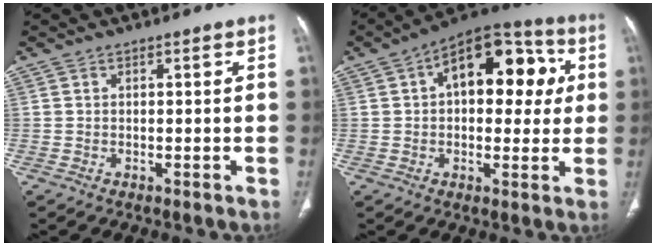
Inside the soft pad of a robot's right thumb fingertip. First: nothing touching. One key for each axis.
{"total": 18.3, "fx": 4.0, "fy": 10.4, "fz": 14.5, "tx": -0.153, "ty": 0.028, "tz": 0.048}